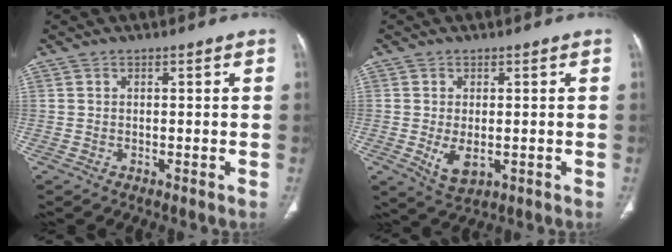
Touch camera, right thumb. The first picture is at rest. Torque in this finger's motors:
{"motor_torque": [-0.05, 0.16, 0.53, 0.48, 0.21]}